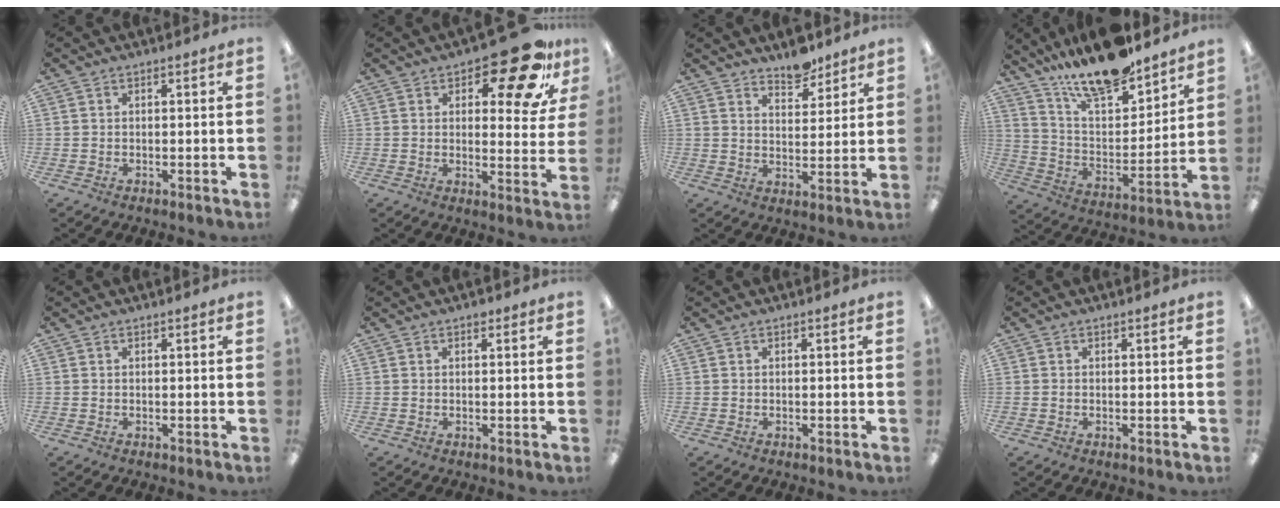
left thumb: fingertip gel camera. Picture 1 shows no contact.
{"total": 16.1, "force": [10.2, 6.1, 10.9], "torque": [-0.135, -0.062, 0.164]}
{"total": 6.9, "force": [6.0, 2.6, 2.0], "torque": [-0.013, -0.041, 0.107]}
{"total": 16.9, "force": [14.9, 4.0, 6.9], "torque": [-0.141, -0.100, 0.264]}
{"total": 0.0}
{"total": 0.9, "force": [0.7, 0.4, 0.4], "torque": [-0.002, -0.001, 0.010]}
{"total": 0.0}
{"total": 0.0}